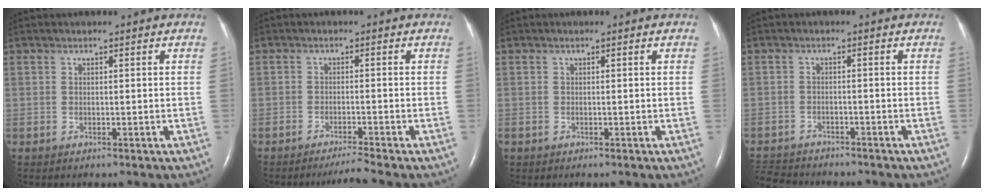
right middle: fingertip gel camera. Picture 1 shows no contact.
{"total": 2.7, "force": [-2.4, -1.2, 0.7], "torque": [-0.017, -0.012, -0.043]}
{"total": 0.0}
{"total": 7.9, "force": [-7.4, 1.8, 2.0], "torque": [-0.040, -0.009, -0.113]}